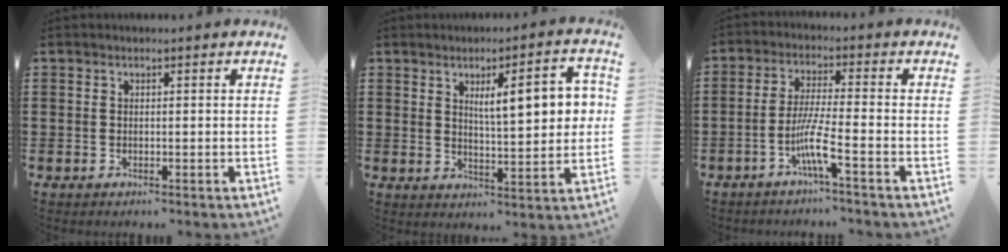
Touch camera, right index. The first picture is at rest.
{"total": 9.0, "force": [2.7, 2.7, 8.2], "torque": [-0.127, -0.001, 0.036]}
{"total": 6.7, "force": [-3.3, 0.2, 5.9], "torque": [-0.126, -0.012, -0.066]}